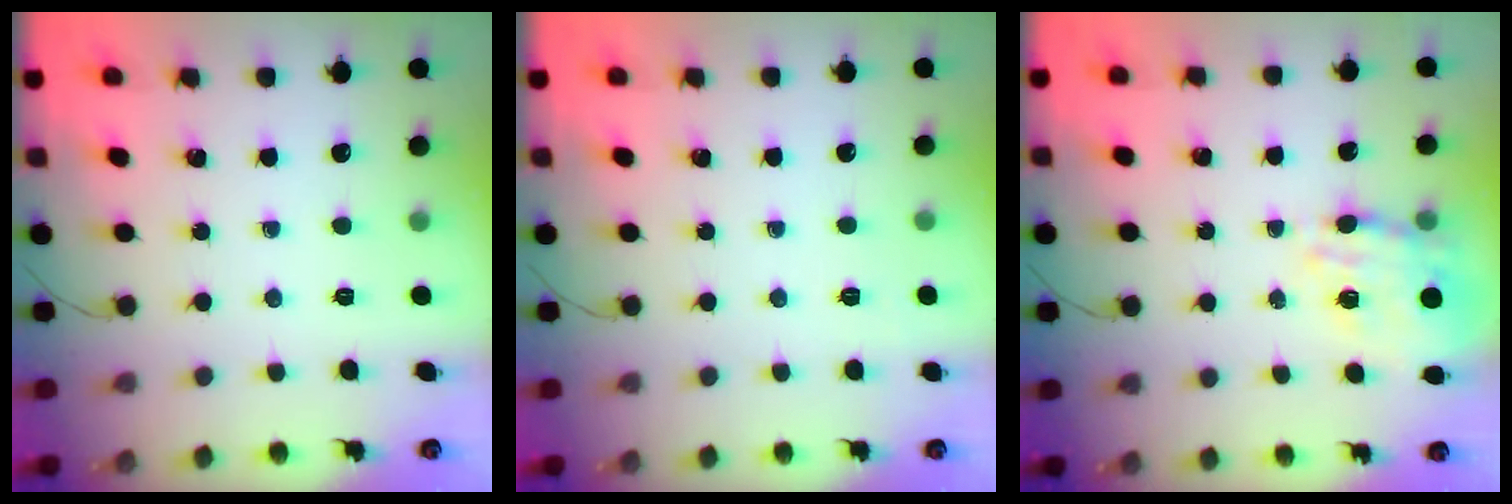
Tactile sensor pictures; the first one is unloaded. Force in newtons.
{"total": 4.8, "press": 4.6, "slide": 1.3}
{"total": 12.5, "press": 12.0, "slide": 3.4}